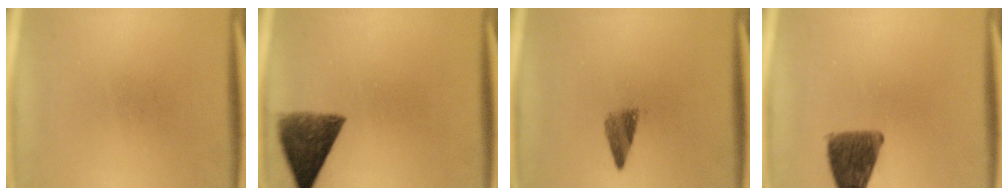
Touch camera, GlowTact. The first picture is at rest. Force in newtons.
{"total": 8.9}
{"total": 2.9}
{"total": 9.2}